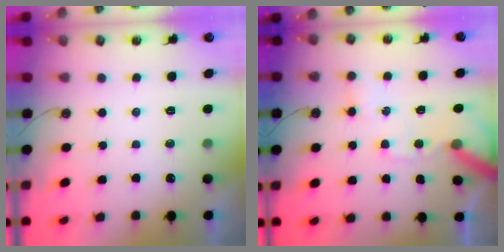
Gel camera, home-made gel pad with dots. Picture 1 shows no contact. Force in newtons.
{"total": 11.1, "press": 11.0, "slide": 1.5}